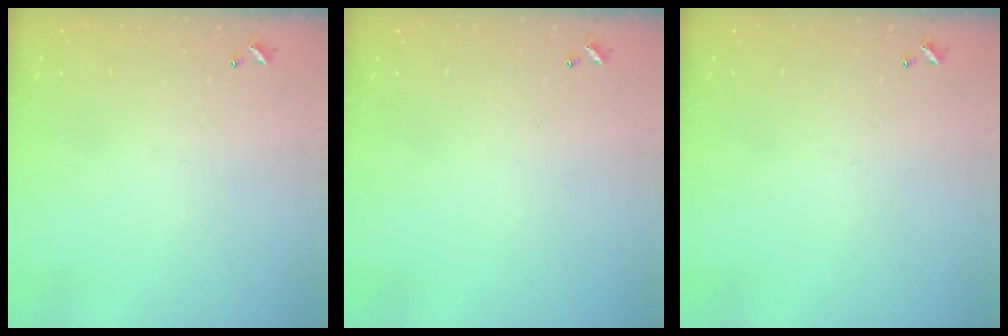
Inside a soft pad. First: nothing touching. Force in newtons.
{"total": 0.0}
{"total": 0.0}